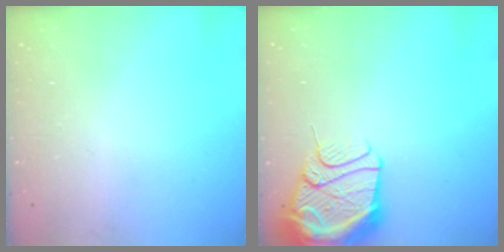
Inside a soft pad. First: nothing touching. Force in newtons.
{"total": 14.8, "press": 14.7, "slide": 1.7}